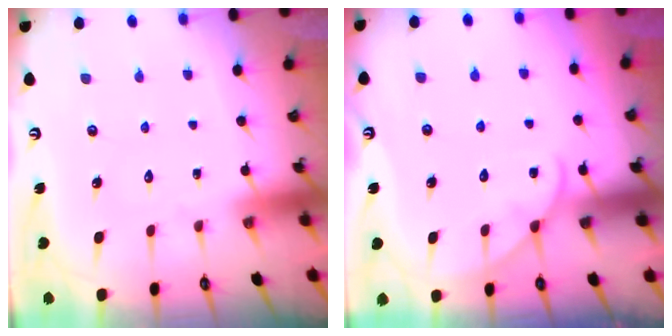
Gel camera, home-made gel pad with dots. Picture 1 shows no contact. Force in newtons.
{"total": 4.3, "press": 4.3, "slide": 0.4}